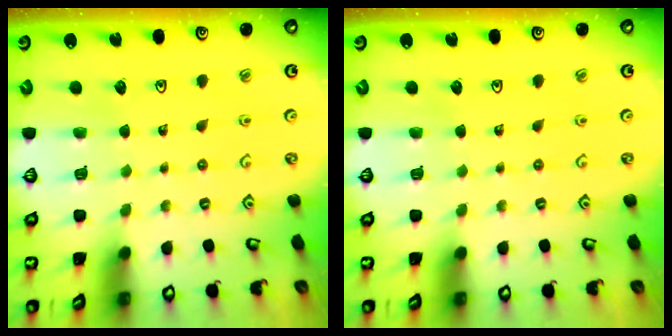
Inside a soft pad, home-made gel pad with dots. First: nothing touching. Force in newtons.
{"total": 0.0}